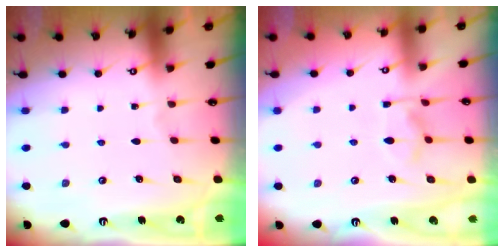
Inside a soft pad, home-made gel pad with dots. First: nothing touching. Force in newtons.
{"total": 8.4, "press": 8.3, "slide": 1.1}